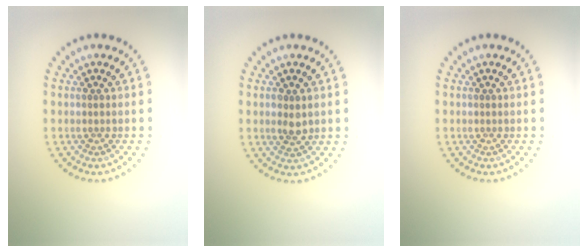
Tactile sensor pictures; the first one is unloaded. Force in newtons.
{"total": 1.5, "press": 1.5, "slide": 0.3}
{"total": 0.0}